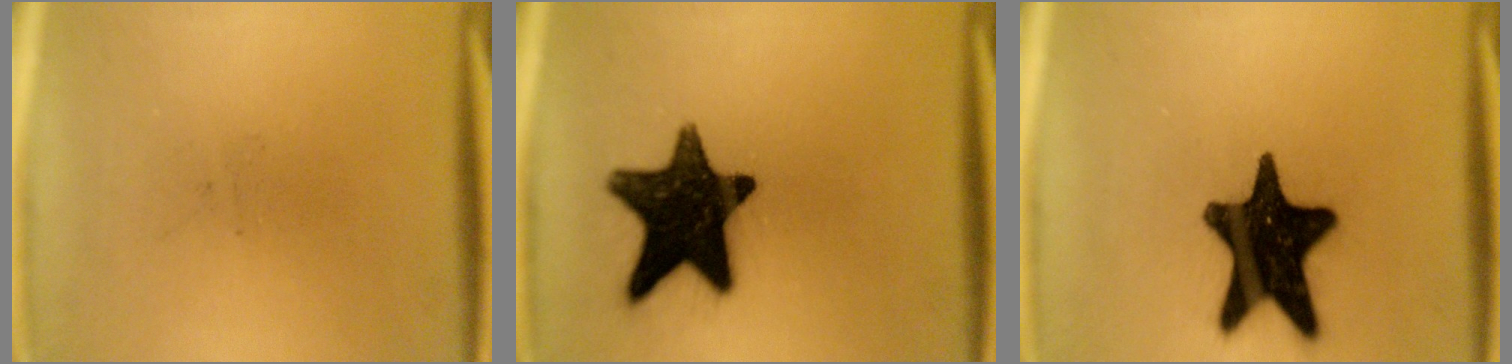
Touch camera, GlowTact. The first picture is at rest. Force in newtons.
{"total": 16.6}
{"total": 19.1}